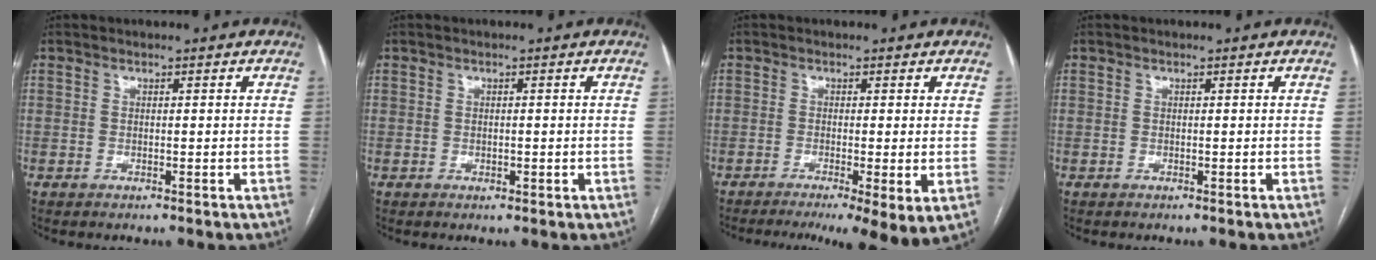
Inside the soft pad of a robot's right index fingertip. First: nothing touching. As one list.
[{"total": 0.9, "force": [-0.2, 0.7, 0.6], "torque": [-0.007, 0.001, 0.002]}, {"total": 9.1, "force": [-5.4, 1.1, 7.2], "torque": [-0.099, -0.014, -0.085]}, {"total": 0.0}]